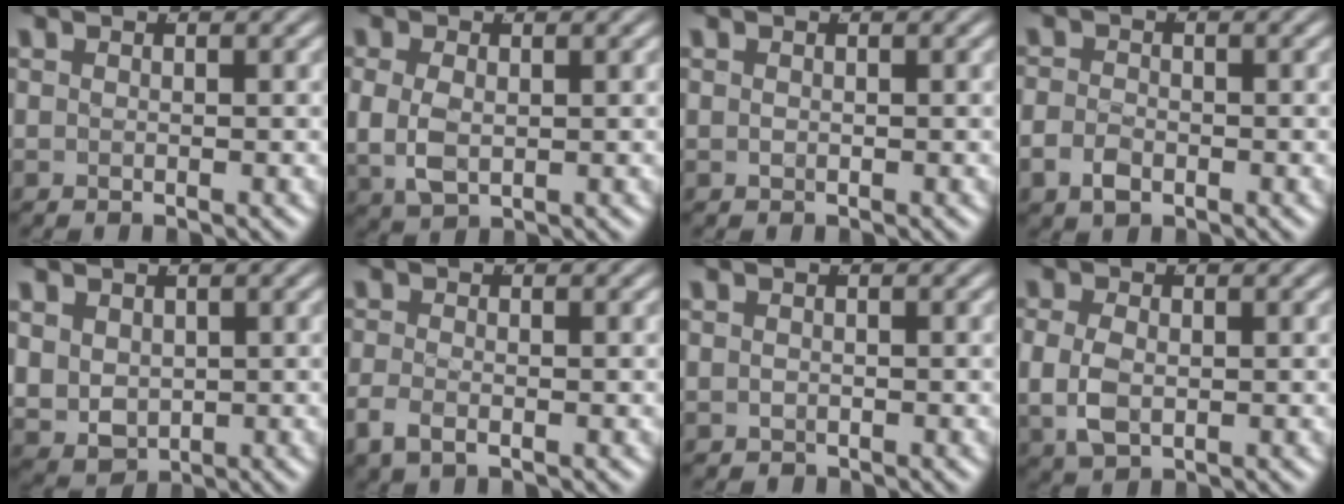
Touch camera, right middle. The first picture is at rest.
{"total": 3.7, "force": [0.1, 2.8, 2.5], "torque": [-0.067, -0.016, 0.014]}
{"total": 0.0}
{"total": 2.2, "force": [-1.1, 1.6, 1.1], "torque": [-0.026, -0.009, -0.016]}
{"total": 5.8, "force": [-0.1, 5.1, 2.7], "torque": [-0.080, -0.037, 0.020]}
{"total": 2.1, "force": [-1.3, 0.9, 1.4], "torque": [-0.034, -0.010, -0.017]}
{"total": 0.7, "force": [-0.6, 0.3, 0.0], "torque": [-0.011, -0.011, -0.002]}
{"total": 3.3, "force": [-0.1, 2.3, 2.3], "torque": [-0.063, -0.015, 0.011]}